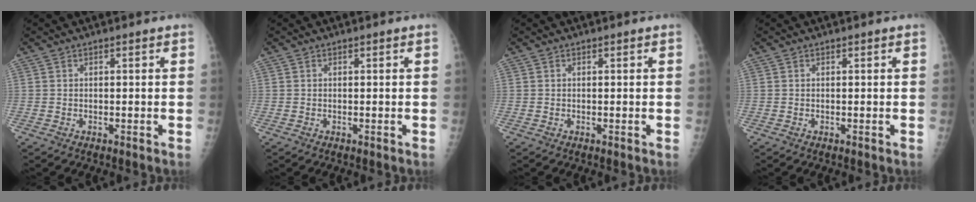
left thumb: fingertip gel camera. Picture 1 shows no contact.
{"total": 0.0}
{"total": 0.0}
{"total": 0.0}